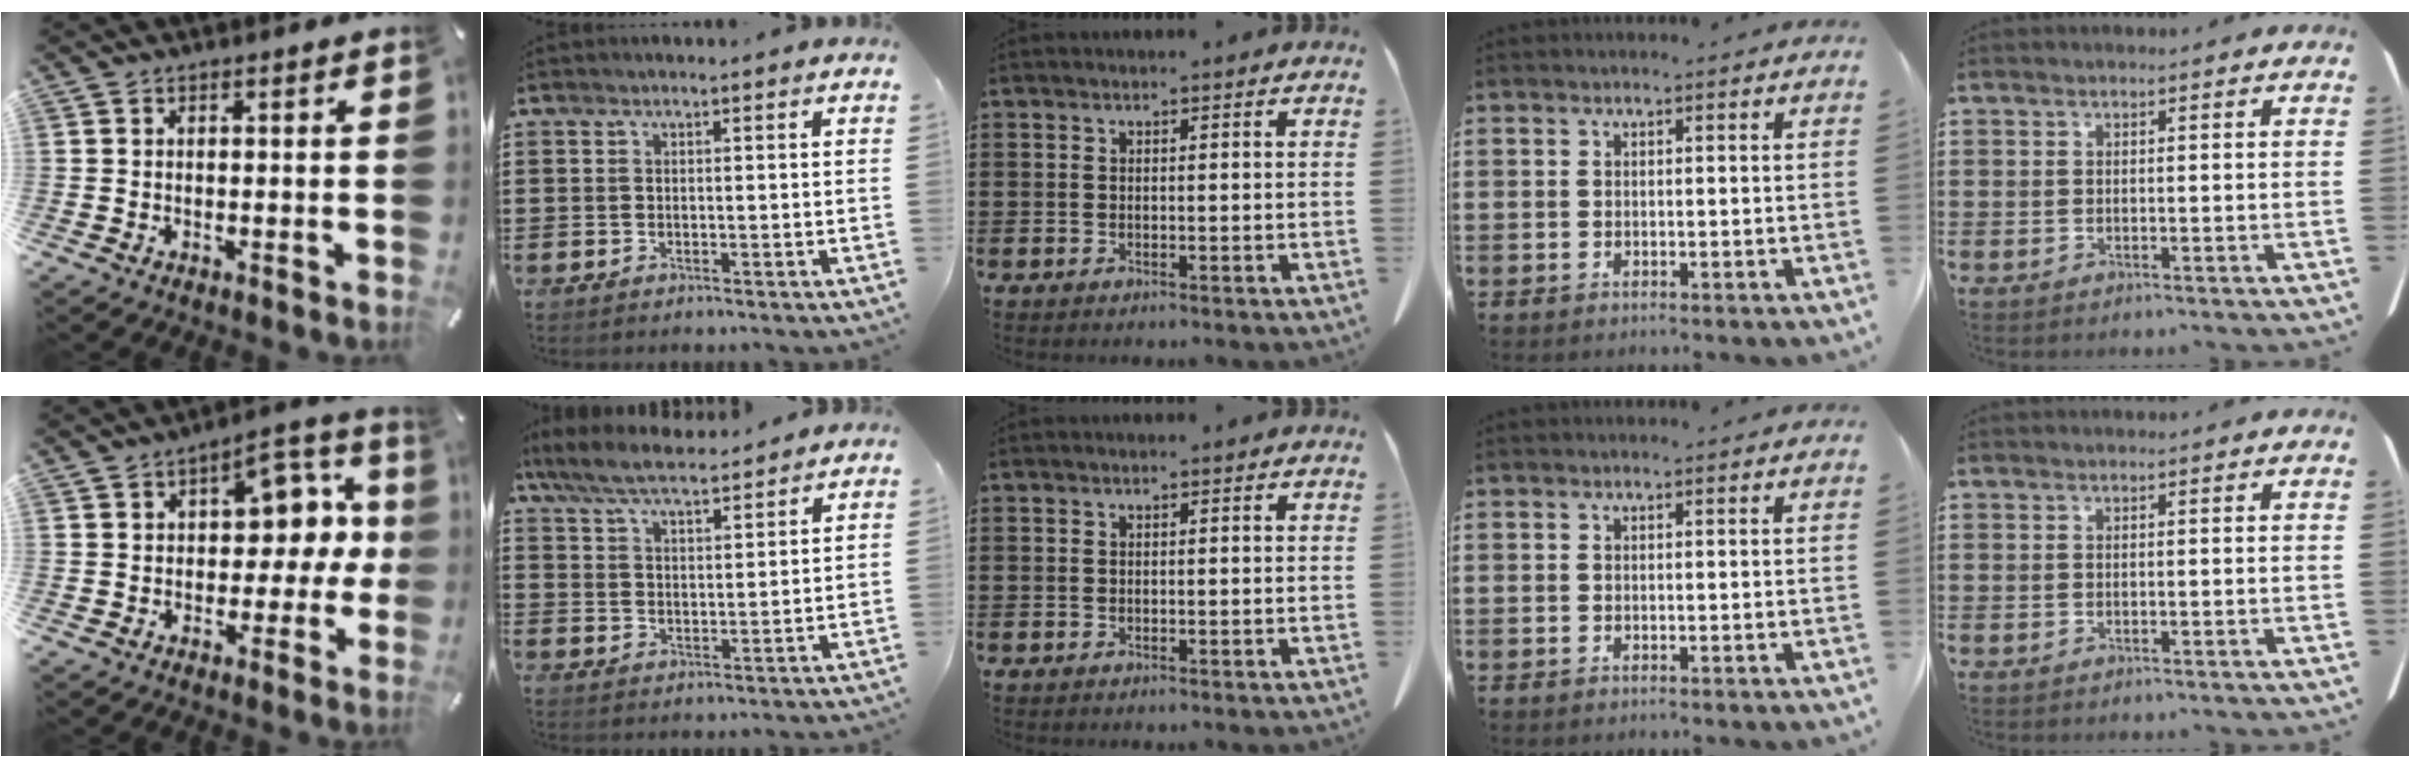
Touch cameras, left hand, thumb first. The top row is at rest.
{"thumb": {"total": 13.4, "force": [3.5, 8.1, 10.1], "torque": [-0.120, -0.018, 0.057]}, "index": {"total": 7.0, "force": [6.3, 1.1, 2.7], "torque": [-0.076, -0.024, 0.113]}}